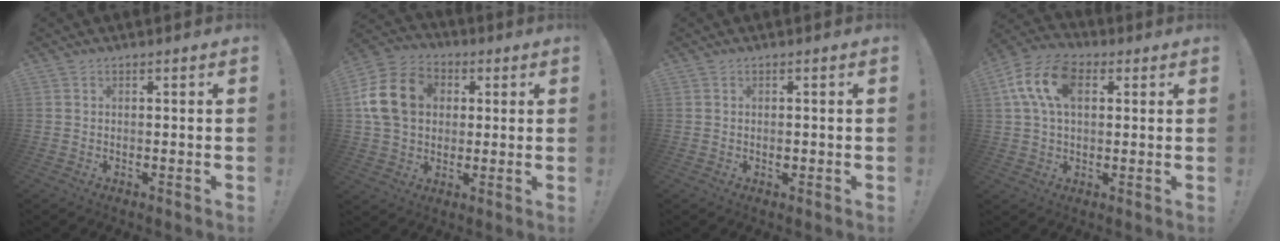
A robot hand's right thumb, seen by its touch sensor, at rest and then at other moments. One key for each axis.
{"total": 17.3, "fx": 3.5, "fy": 13.6, "fz": 10.1, "tx": -0.184, "ty": 0.007, "tz": 0.070}
{"total": 0.9, "fx": -0.3, "fy": 0.6, "fz": 0.6, "tx": -0.003, "ty": -0.001, "tz": -0.007}
{"total": 14.9, "fx": 4.3, "fy": 9.3, "fz": 10.8, "tx": -0.210, "ty": 0.011, "tz": 0.082}